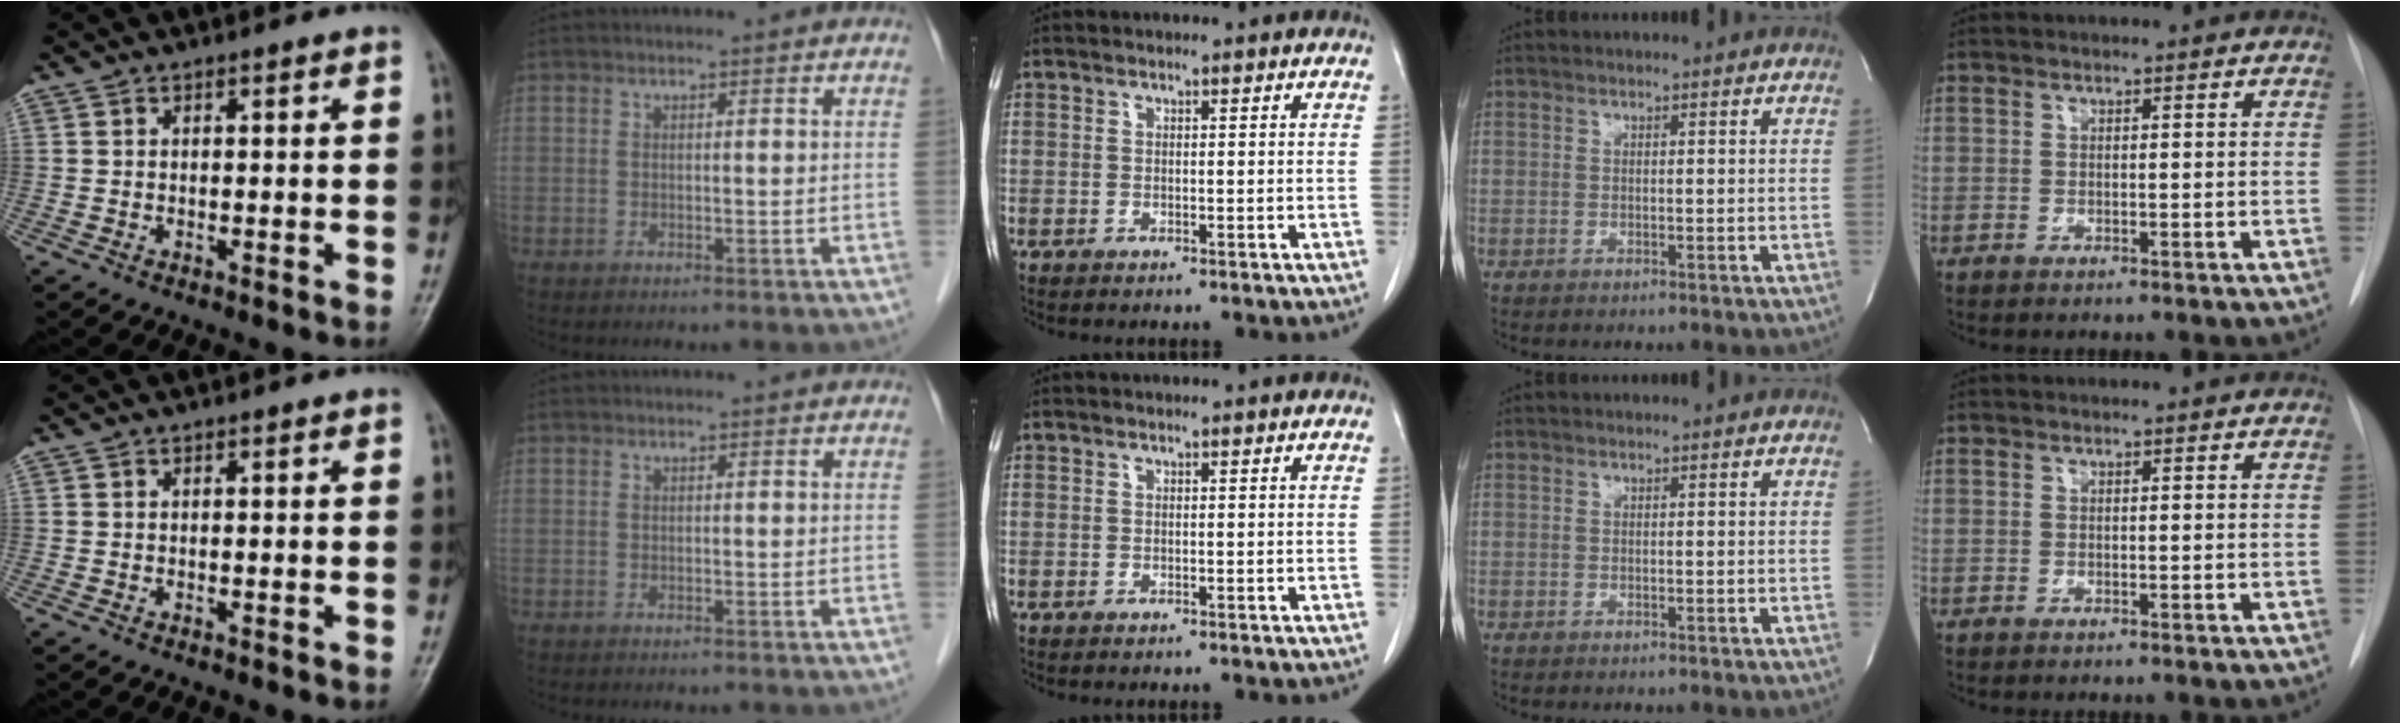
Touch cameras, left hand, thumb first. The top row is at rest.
{}